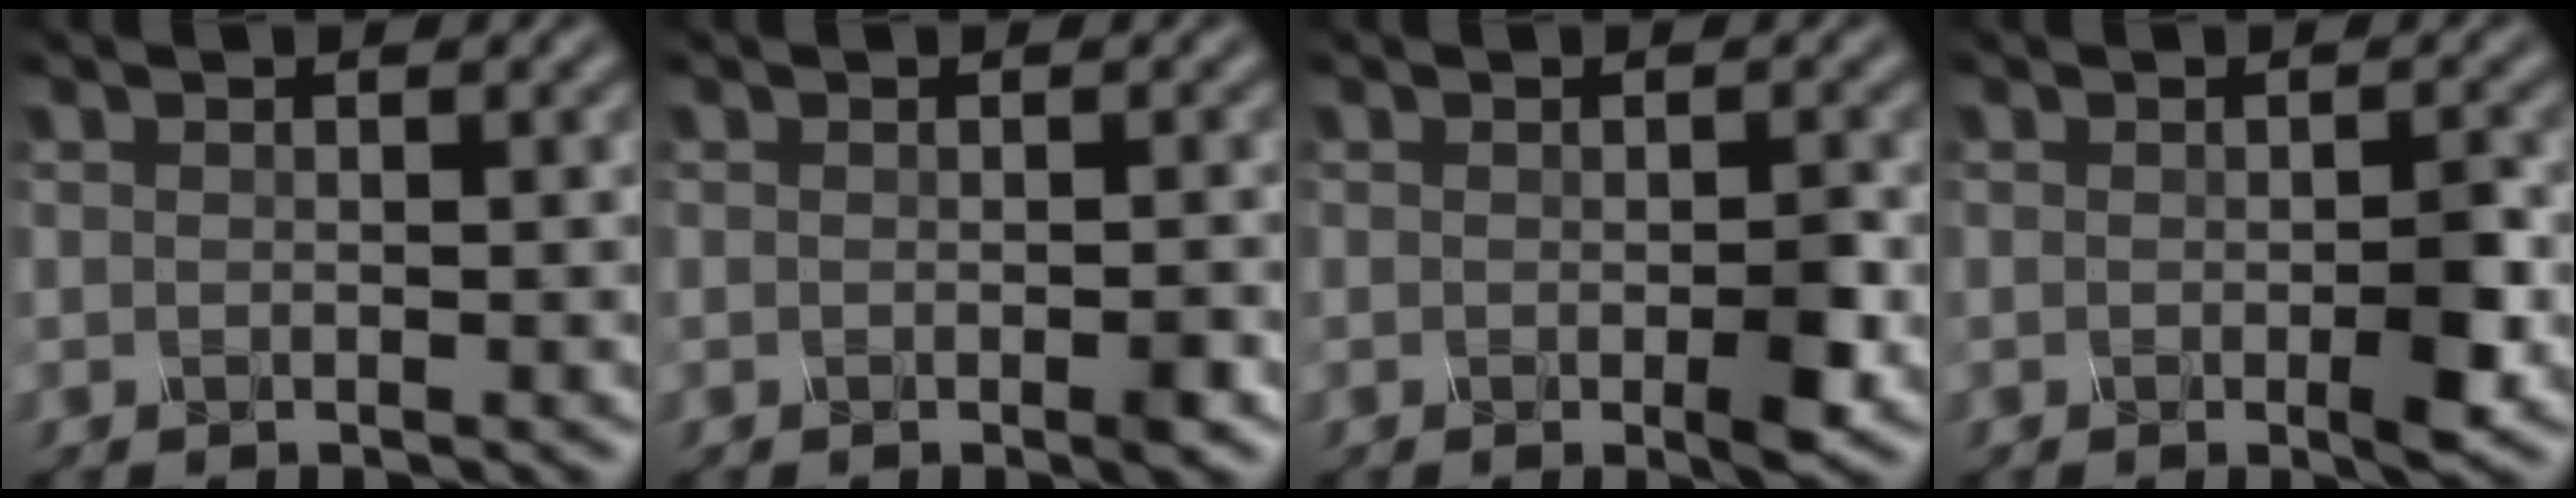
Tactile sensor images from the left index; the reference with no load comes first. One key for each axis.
{"total": 1.6, "fx": -1.0, "fy": 0.1, "fz": 1.2, "tx": -0.025, "ty": -0.002, "tz": -0.010}
{"total": 2.4, "fx": -1.0, "fy": 0.3, "fz": 2.1, "tx": -0.052, "ty": -0.005, "tz": -0.011}
{"total": 2.5, "fx": -1.0, "fy": 0.3, "fz": 2.3, "tx": -0.054, "ty": -0.004, "tz": -0.012}